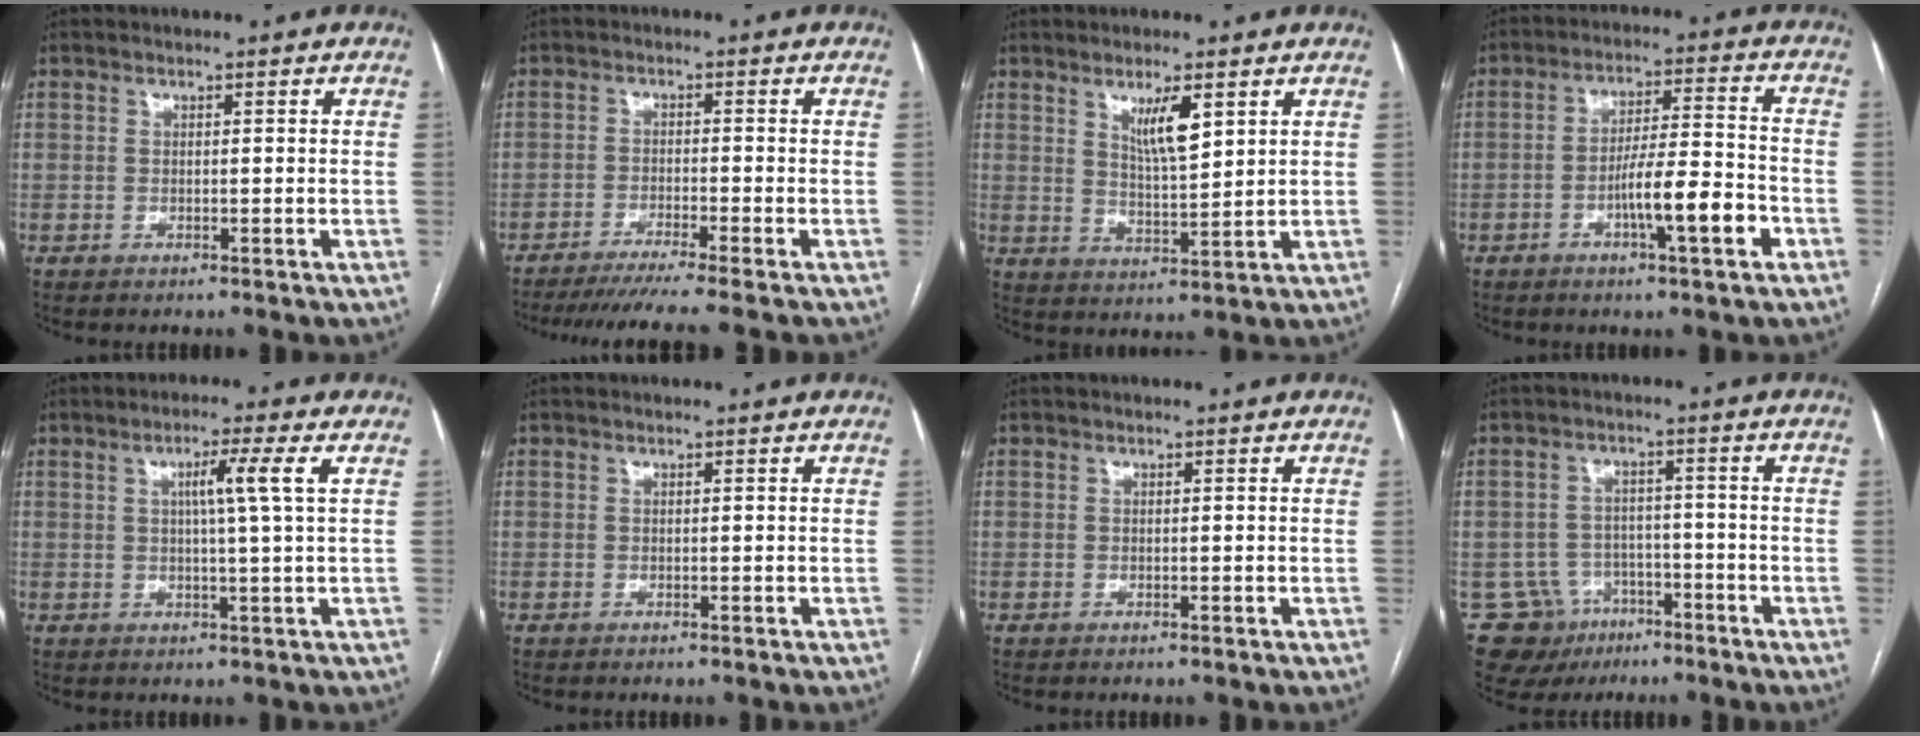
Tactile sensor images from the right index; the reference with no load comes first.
{"total": 8.6, "force": [-7.5, -1.9, 3.9], "torque": [-0.037, -0.027, -0.117]}
{"total": 5.9, "force": [3.1, 1.0, 4.9], "torque": [-0.087, -0.009, 0.058]}
{"total": 9.5, "force": [-3.8, 0.7, 8.6], "torque": [-0.140, 0.006, -0.061]}
{"total": 5.1, "force": [1.4, -1.1, 4.8], "torque": [-0.083, 0.003, 0.023]}
{"total": 0.0}
{"total": 0.0}
{"total": 9.7, "force": [-5.5, 7.9, 1.2], "torque": [-0.028, 0.026, -0.073]}